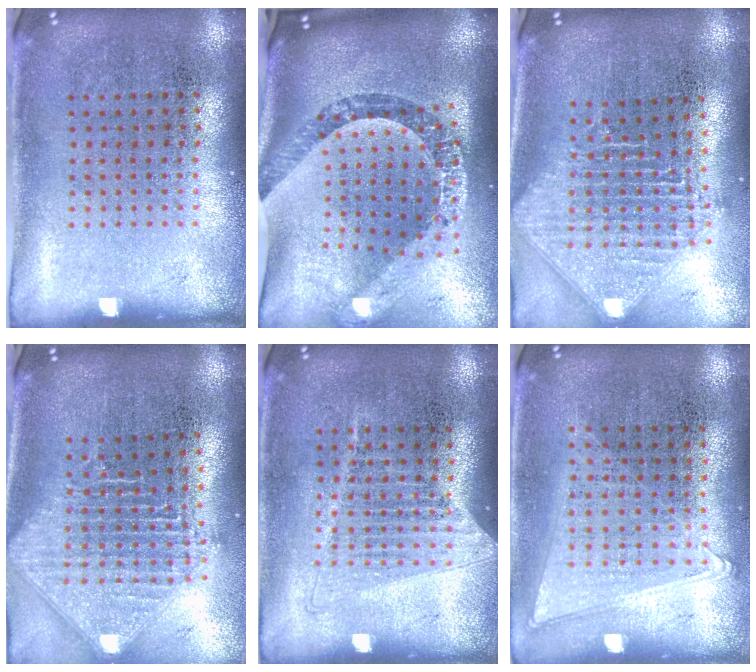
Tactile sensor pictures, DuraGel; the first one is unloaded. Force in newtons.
{"total": 2.8, "press": 2.1, "slide": 1.8}
{"total": 2.5, "press": 1.9, "slide": 1.6}
{"total": 2.5, "press": 1.9, "slide": 1.6}
{"total": 1.0, "press": 0.9, "slide": 0.5}
{"total": 1.0, "press": 0.9, "slide": 0.4}